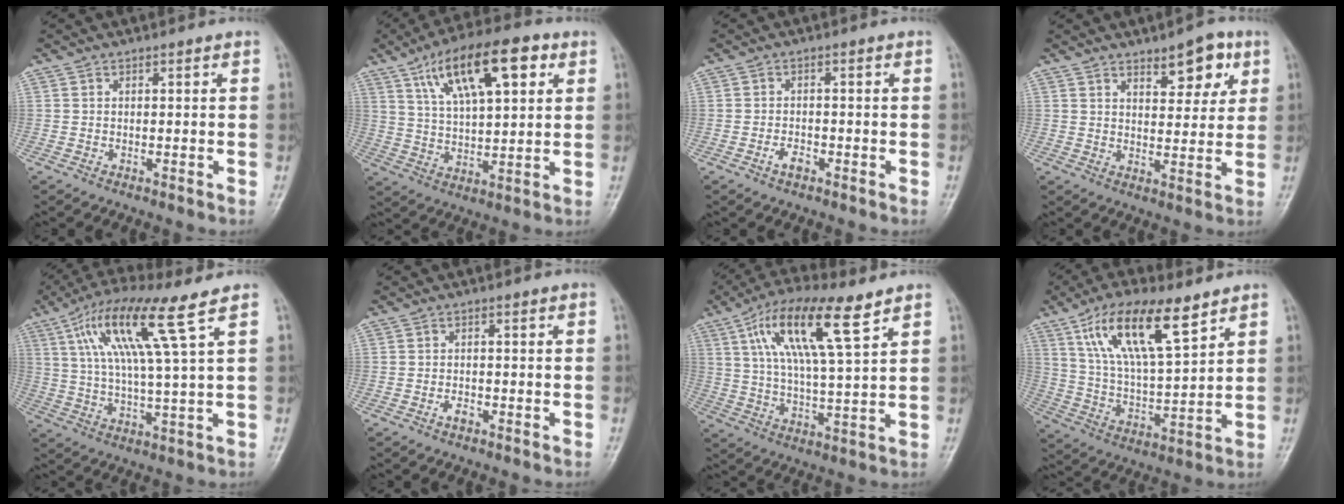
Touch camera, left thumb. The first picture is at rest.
{"total": 17.0, "force": [7.6, 6.6, 13.7], "torque": [-0.204, -0.007, 0.130]}
{"total": 2.2, "force": [-1.3, 1.2, 1.4], "torque": [-0.025, 0.008, -0.023]}
{"total": 7.8, "force": [4.4, 3.5, 5.5], "torque": [-0.049, -0.023, 0.059]}
{"total": 14.0, "force": [6.2, 0.7, 12.5], "torque": [-0.254, -0.007, 0.116]}
{"total": 1.6, "force": [-0.9, 0.8, 1.0], "torque": [-0.017, 0.006, -0.016]}
{"total": 15.4, "force": [7.4, 3.8, 13.0], "torque": [-0.241, -0.010, 0.133]}
{"total": 16.1, "force": [9.0, 5.1, 12.4], "torque": [-0.208, -0.029, 0.171]}